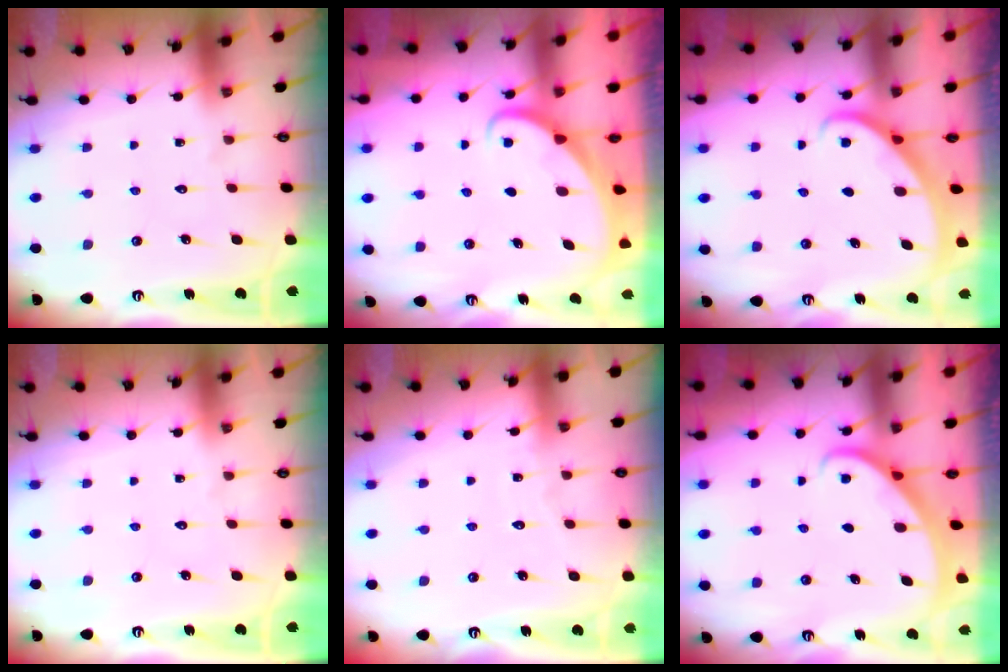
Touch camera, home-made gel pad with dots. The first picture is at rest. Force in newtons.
{"total": 2.0, "press": 2.0, "slide": 0.3}
{"total": 2.3, "press": 2.3, "slide": 0.2}
{"total": 0.0}
{"total": 2.9, "press": 2.9, "slide": 0.3}
{"total": 2.3, "press": 2.3, "slide": 0.2}